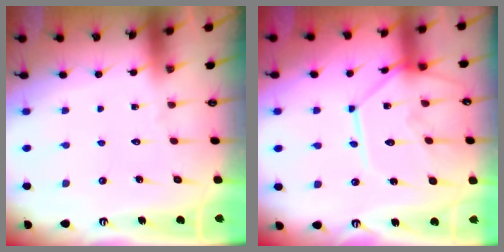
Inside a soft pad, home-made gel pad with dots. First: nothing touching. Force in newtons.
{"total": 15.5, "press": 15.4, "slide": 1.2}